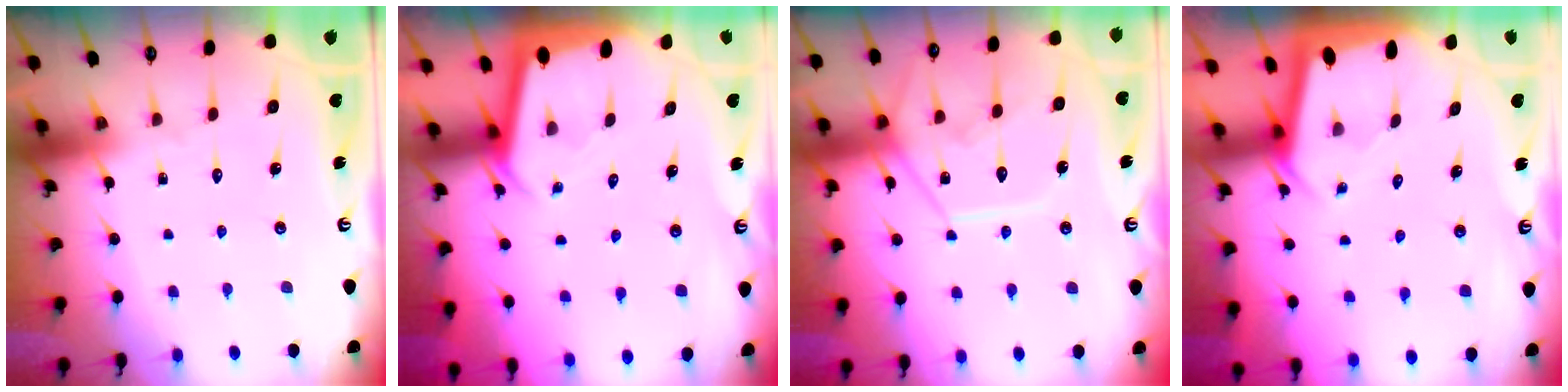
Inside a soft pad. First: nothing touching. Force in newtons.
{"total": 2.2, "press": 2.2, "slide": 0.1}
{"total": 12.0, "press": 11.9, "slide": 1.4}
{"total": 1.9, "press": 1.9, "slide": 0.1}